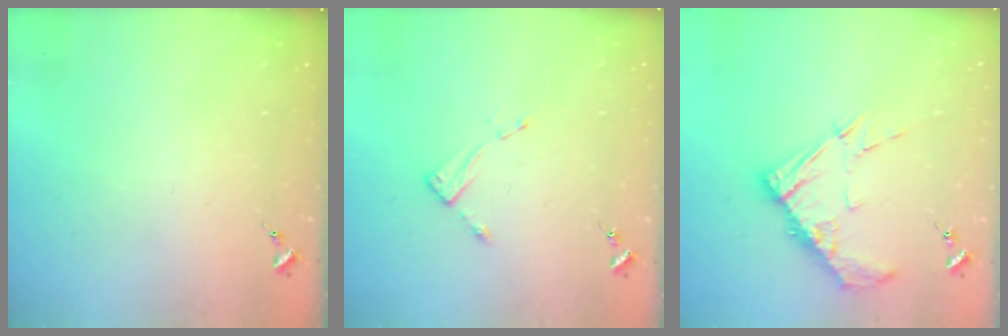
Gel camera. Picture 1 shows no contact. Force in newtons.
{"total": 2.8, "press": 2.7, "slide": 0.3}
{"total": 12.4, "press": 12.3, "slide": 1.0}